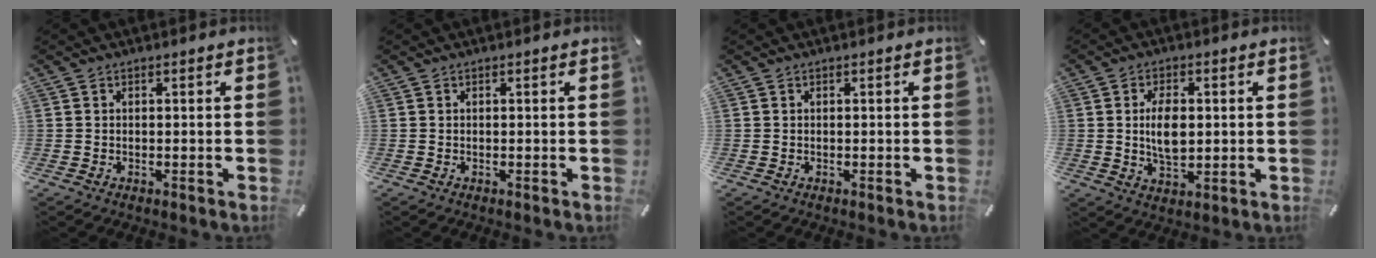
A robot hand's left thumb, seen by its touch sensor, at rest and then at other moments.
{"total": 0.0}
{"total": 0.0}
{"total": 7.3, "force": [0.6, 4.1, 6.0], "torque": [-0.122, -0.003, 0.003]}